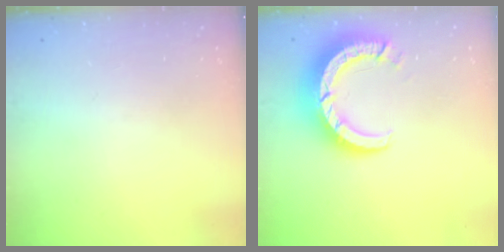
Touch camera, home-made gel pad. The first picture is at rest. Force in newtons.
{"total": 10.6, "press": 10.5, "slide": 1.0}